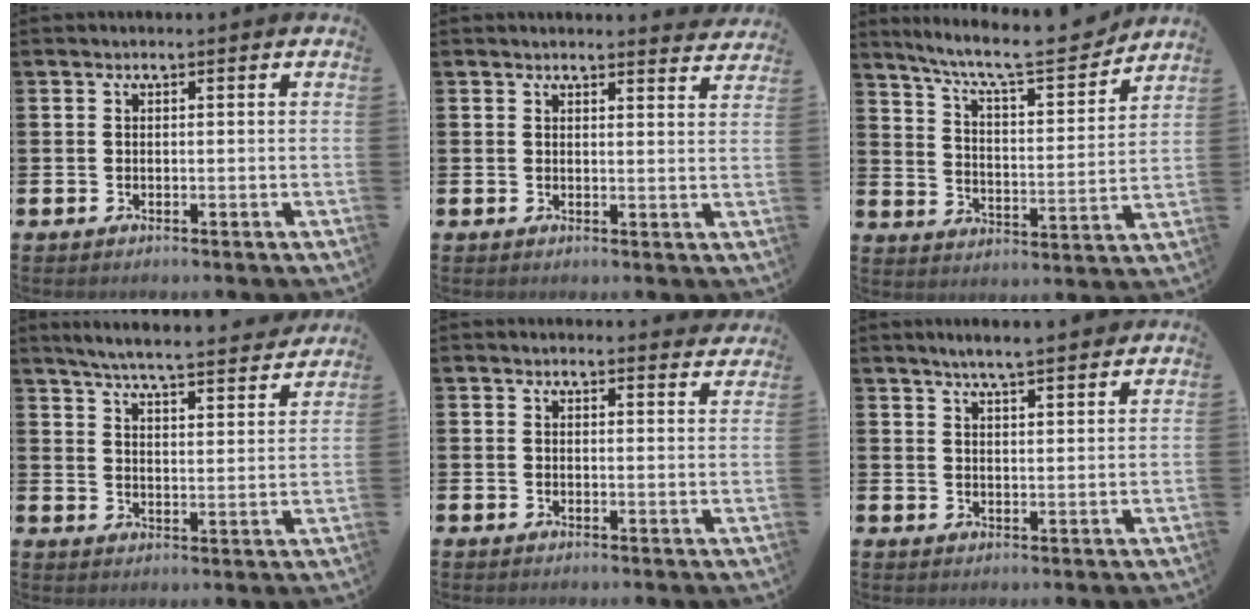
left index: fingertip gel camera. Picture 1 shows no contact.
{"total": 2.6, "force": [2.6, 0.1, 0.0], "torque": [0.004, -0.018, 0.045]}
{"total": 9.5, "force": [8.5, 1.4, 4.0], "torque": [-0.099, -0.059, 0.141]}
{"total": 6.2, "force": [5.9, 0.1, 1.8], "torque": [-0.052, -0.044, 0.100]}
{"total": 2.2, "force": [2.2, 0.1, -0.1], "torque": [0.005, -0.015, 0.038]}
{"total": 4.6, "force": [4.4, -0.1, 1.3], "torque": [-0.034, -0.017, 0.079]}